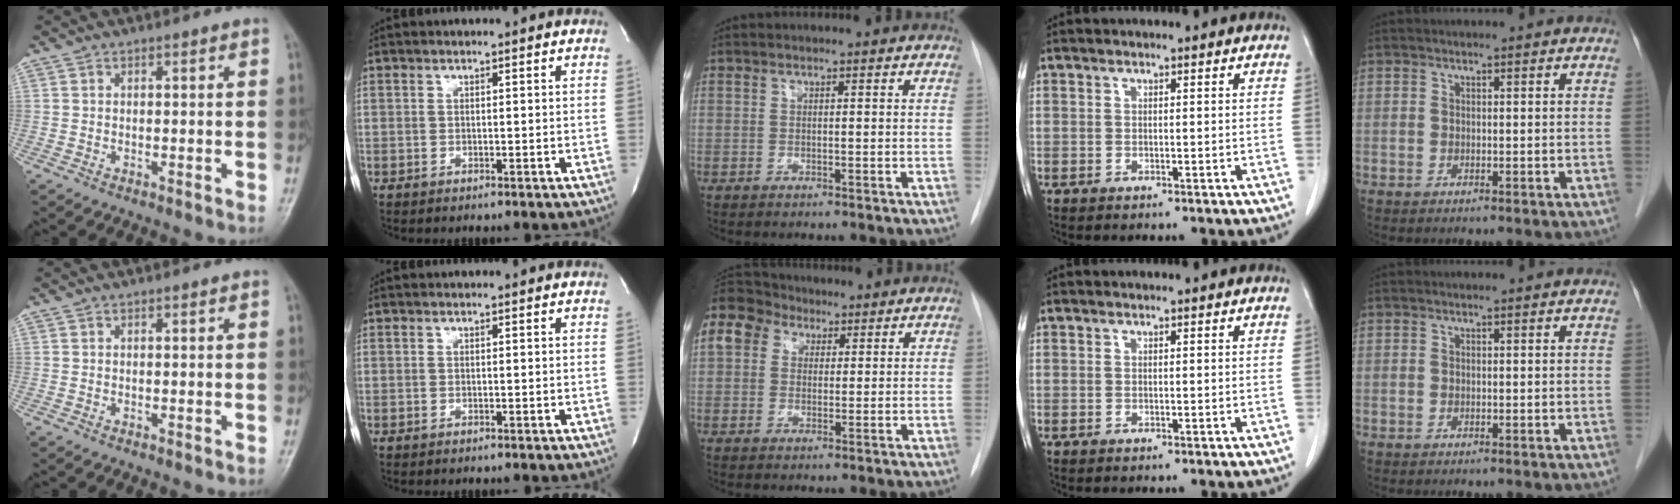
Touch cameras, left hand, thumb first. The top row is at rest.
{"middle": {"total": 18.2, "force": [8.7, 14.4, 6.9], "torque": [-0.234, 0.096, 0.172]}}